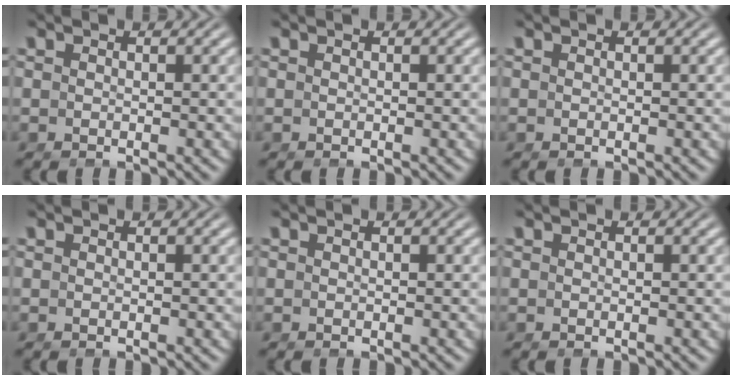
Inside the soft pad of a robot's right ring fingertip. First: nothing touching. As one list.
[{"total": 0.0}, {"total": 0.0}, {"total": 0.0}, {"total": 0.0}, {"total": 0.0}]